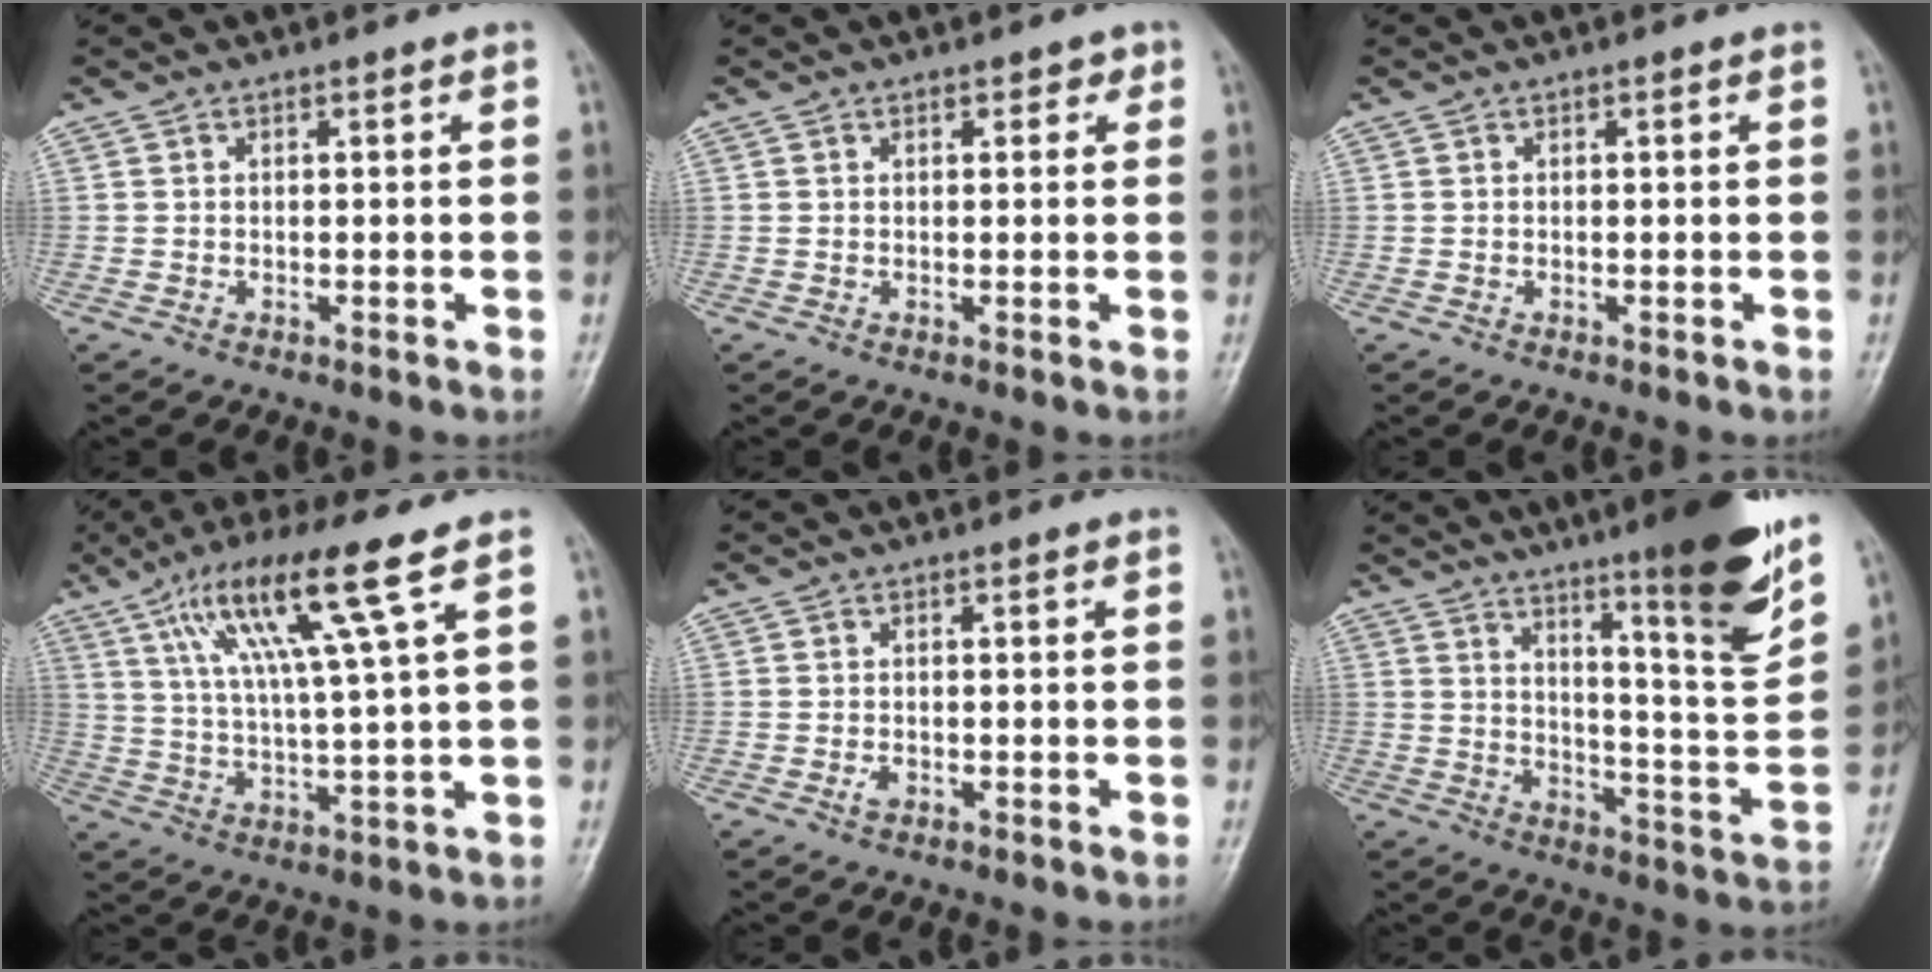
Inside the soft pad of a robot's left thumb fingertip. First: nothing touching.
{"total": 1.8, "force": [1.0, 1.1, 0.9], "torque": [0.005, -0.001, 0.008]}
{"total": 0.0}
{"total": 14.0, "force": [6.7, 0.4, 12.3], "torque": [-0.234, -0.012, 0.124]}
{"total": 1.1, "force": [-0.4, 0.7, 0.7], "torque": [-0.013, 0.001, -0.007]}
{"total": 17.5, "force": [11.0, 1.7, 13.5], "torque": [-0.170, -0.068, 0.167]}